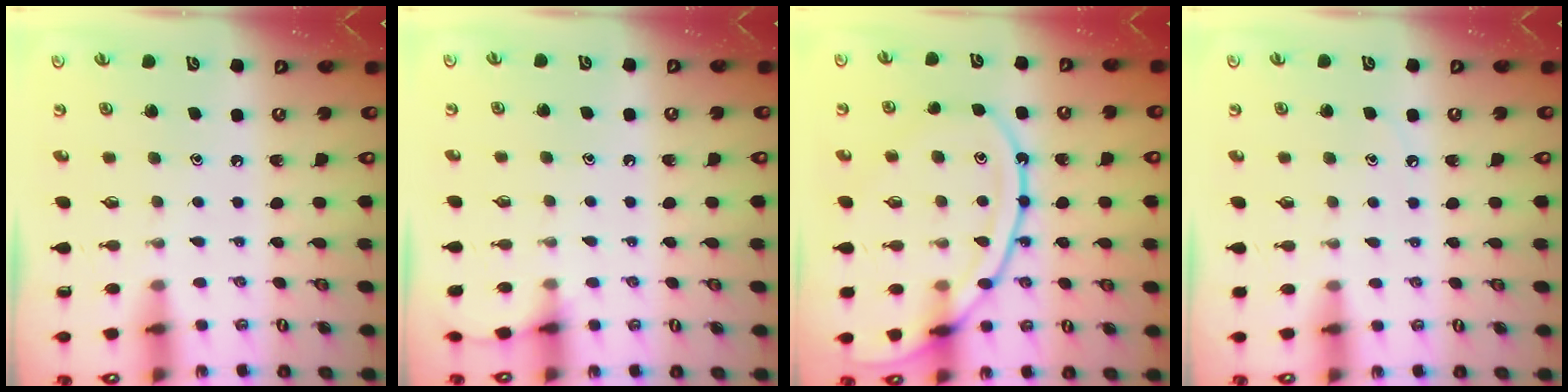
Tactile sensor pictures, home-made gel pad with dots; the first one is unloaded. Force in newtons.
{"total": 4.6, "press": 4.6, "slide": 0.6}
{"total": 16.8, "press": 16.8, "slide": 1.5}
{"total": 3.8, "press": 3.7, "slide": 0.5}